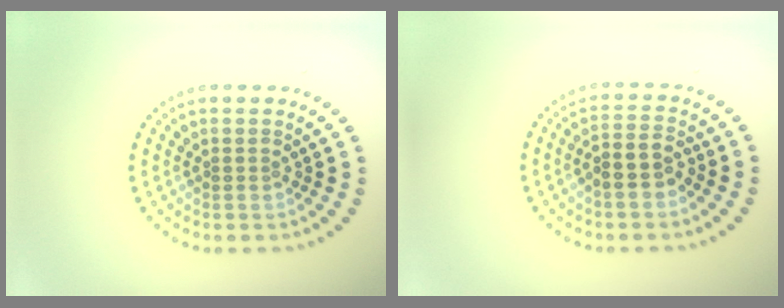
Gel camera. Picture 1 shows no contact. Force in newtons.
{"total": 2.6, "press": 2.3, "slide": 1.2}